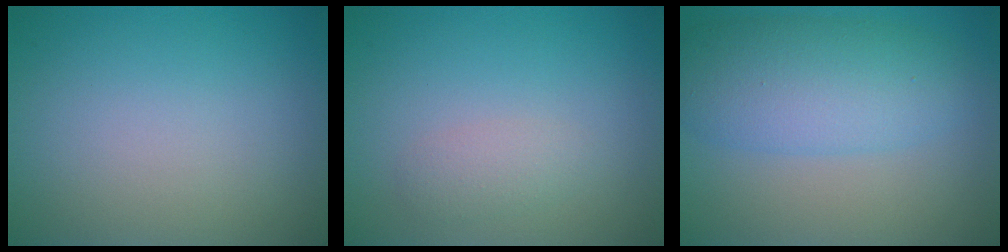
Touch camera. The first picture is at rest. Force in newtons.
{"total": 1.5, "press": 1.5, "slide": 0.1}
{"total": 6.4, "press": 6.4, "slide": 0.1}